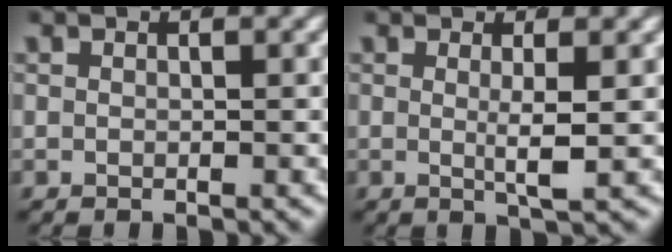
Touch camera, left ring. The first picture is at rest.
{"total": 2.4, "force": [0.2, -0.2, 2.3], "torque": [-0.042, -0.012, 0.008]}